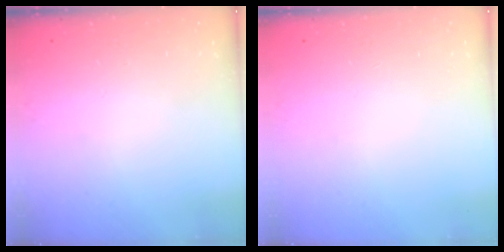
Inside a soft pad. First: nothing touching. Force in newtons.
{"total": 0.0}